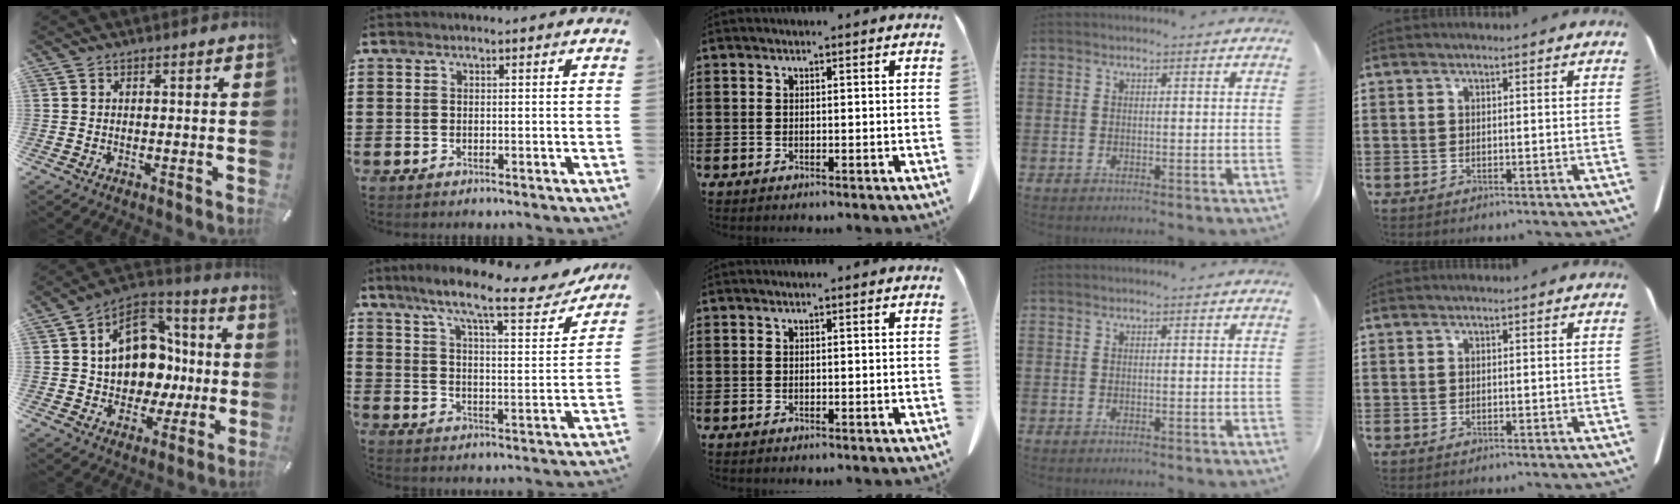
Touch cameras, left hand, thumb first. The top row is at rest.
{"thumb": {"total": 17.0, "force": [1.4, 13.6, 10.1], "torque": [-0.171, -0.003, 0.034]}, "index": {"total": 10.7, "force": [9.0, 0.5, 5.8], "torque": [-0.132, -0.055, 0.144]}}